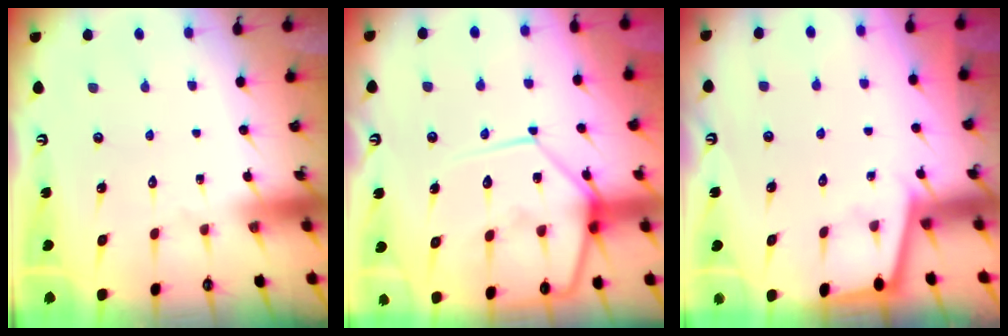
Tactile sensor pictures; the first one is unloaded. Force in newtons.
{"total": 16.4, "press": 16.4, "slide": 1.5}
{"total": 1.8, "press": 1.8, "slide": 0.4}